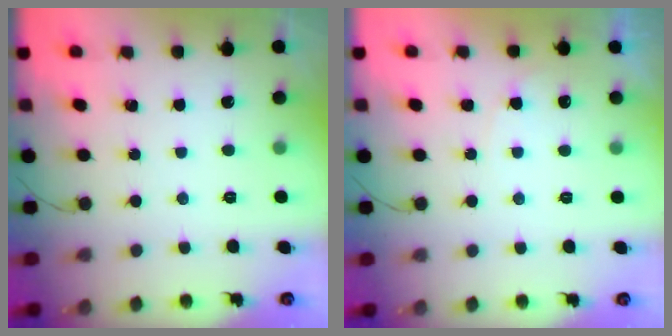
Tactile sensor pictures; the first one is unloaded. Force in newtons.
{"total": 5.2, "press": 5.2, "slide": 0.3}